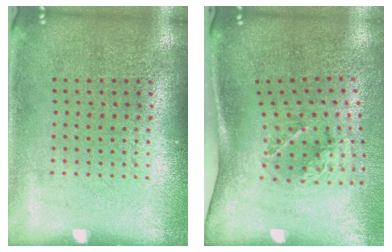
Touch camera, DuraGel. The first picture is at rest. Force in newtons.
{"total": 2.1, "press": 1.3, "slide": 1.7}